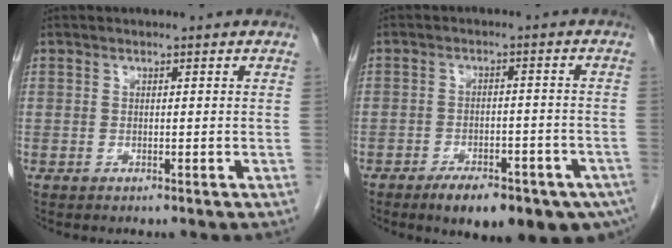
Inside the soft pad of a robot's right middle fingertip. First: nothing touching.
{"total": 13.7, "force": [-9.2, 4.9, 8.9], "torque": [-0.087, 0.001, -0.125]}